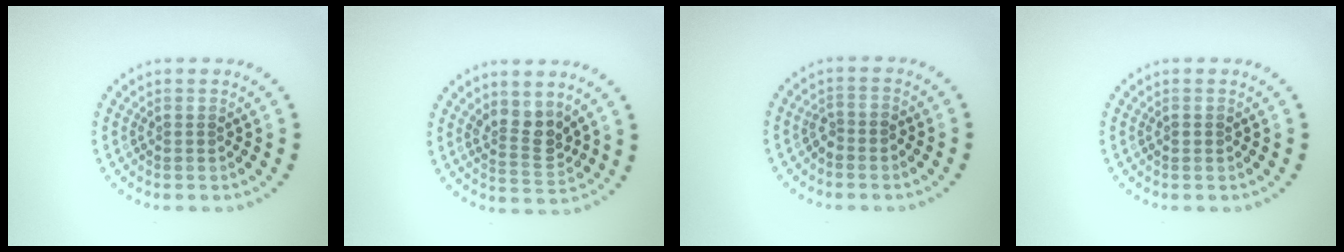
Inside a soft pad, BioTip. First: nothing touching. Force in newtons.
{"total": 2.9, "press": 2.6, "slide": 1.3}
{"total": 1.3, "press": 1.0, "slide": 0.7}
{"total": 0.6, "press": 0.6, "slide": 0.1}